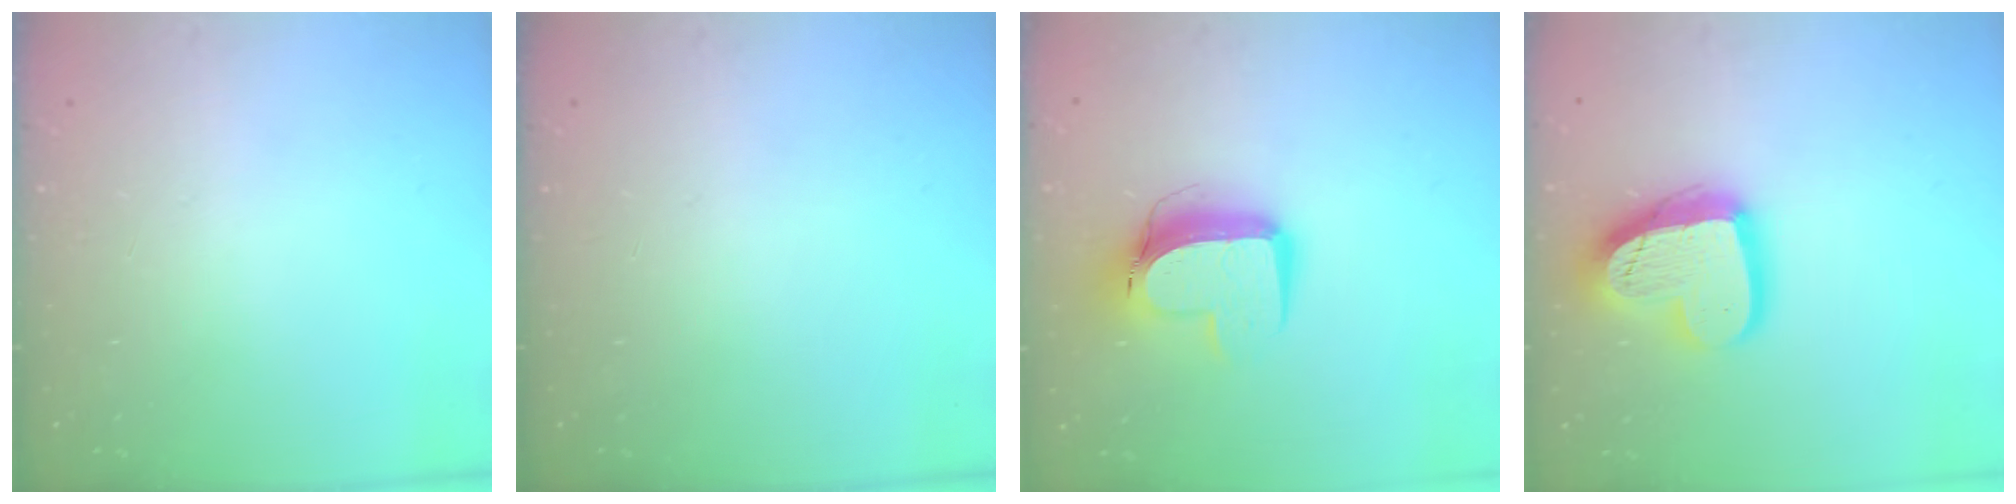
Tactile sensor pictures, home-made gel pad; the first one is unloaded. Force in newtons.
{"total": 0.0}
{"total": 12.3, "press": 12.3, "slide": 1.3}
{"total": 18.3, "press": 18.2, "slide": 1.6}